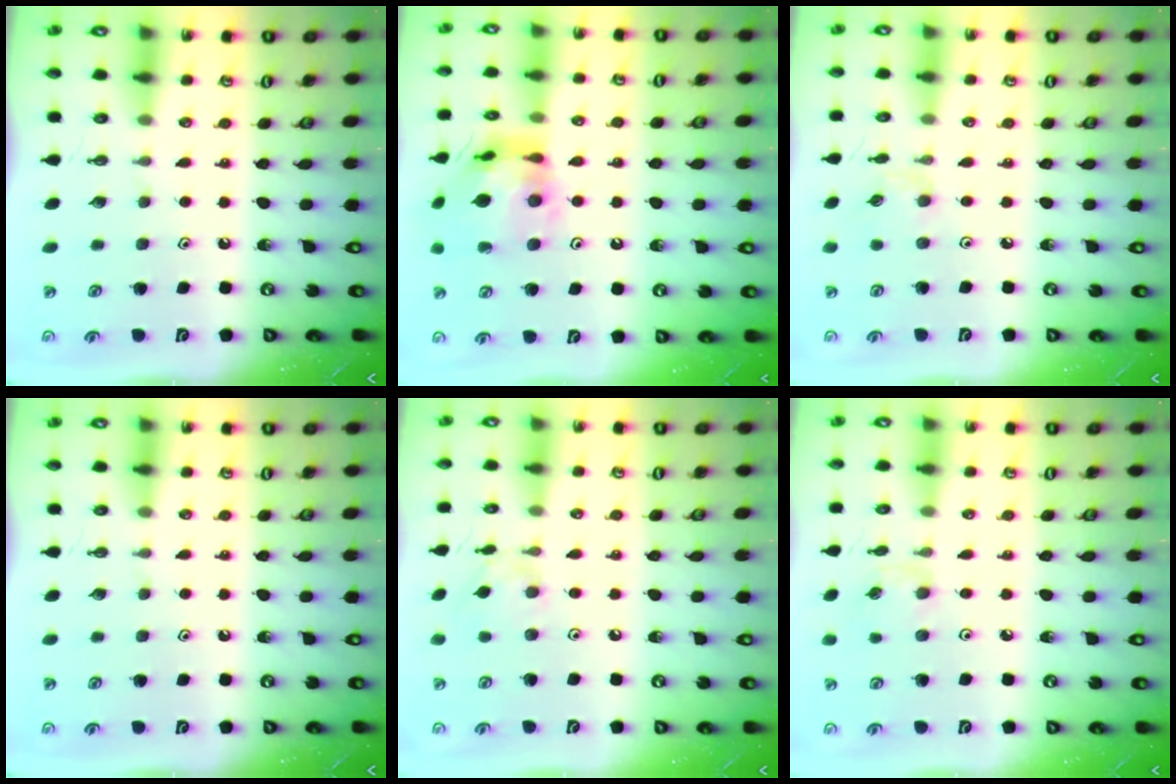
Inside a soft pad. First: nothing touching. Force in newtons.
{"total": 16.7, "press": 16.7, "slide": 1.7}
{"total": 2.0, "press": 1.9, "slide": 0.4}
{"total": 0.0}
{"total": 4.2, "press": 4.2, "slide": 0.4}
{"total": 2.6, "press": 2.6, "slide": 0.4}